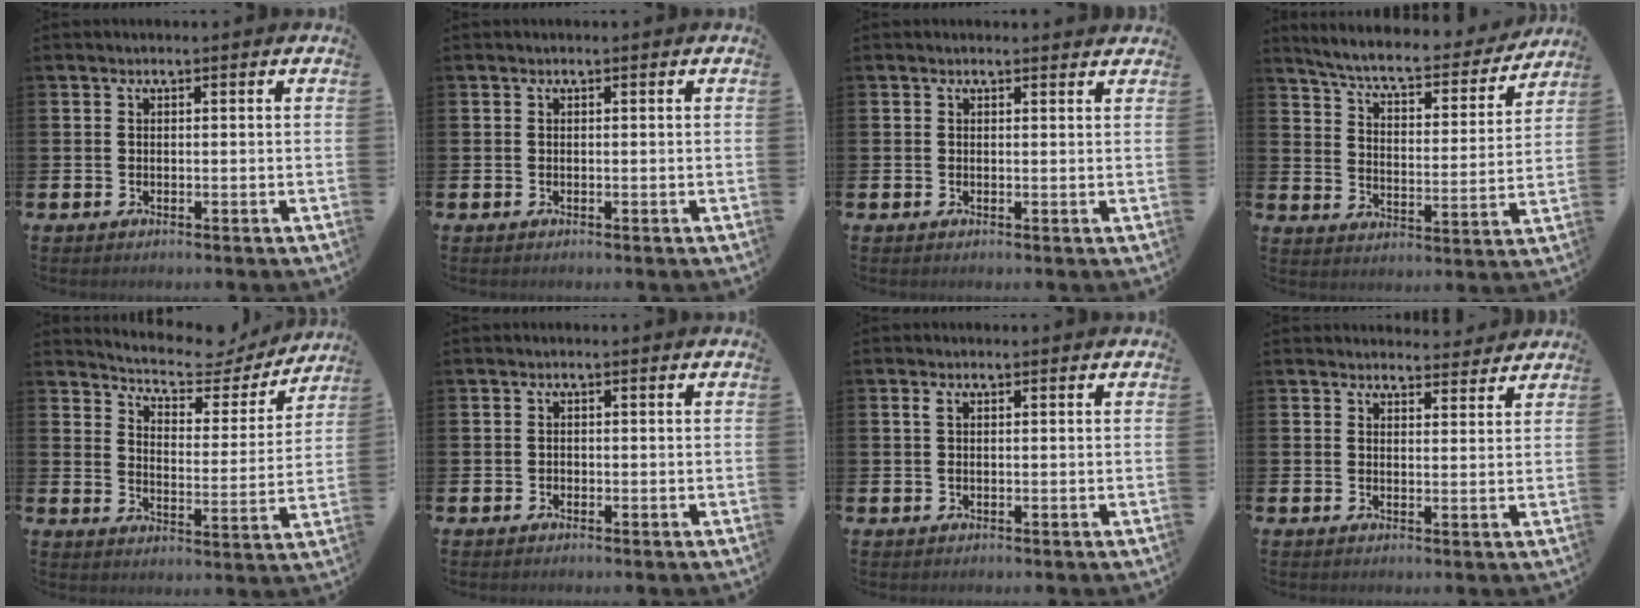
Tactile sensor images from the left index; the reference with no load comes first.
{"total": 0.0}
{"total": 0.7, "force": [0.7, 0.1, 0.1], "torque": [0.005, -0.001, 0.010]}
{"total": 6.7, "force": [6.2, 0.9, 2.5], "torque": [-0.078, -0.042, 0.101]}
{"total": 6.7, "force": [6.3, 1.9, 1.4], "torque": [-0.049, -0.049, 0.104]}
{"total": 0.6, "force": [-0.3, 0.4, 0.1], "torque": [-0.002, 0.003, -0.008]}
{"total": 1.1, "force": [0.3, 0.4, 1.0], "torque": [-0.022, 0.005, 0.005]}
{"total": 3.1, "force": [3.1, 0.6, -0.2], "torque": [0.004, -0.020, 0.054]}